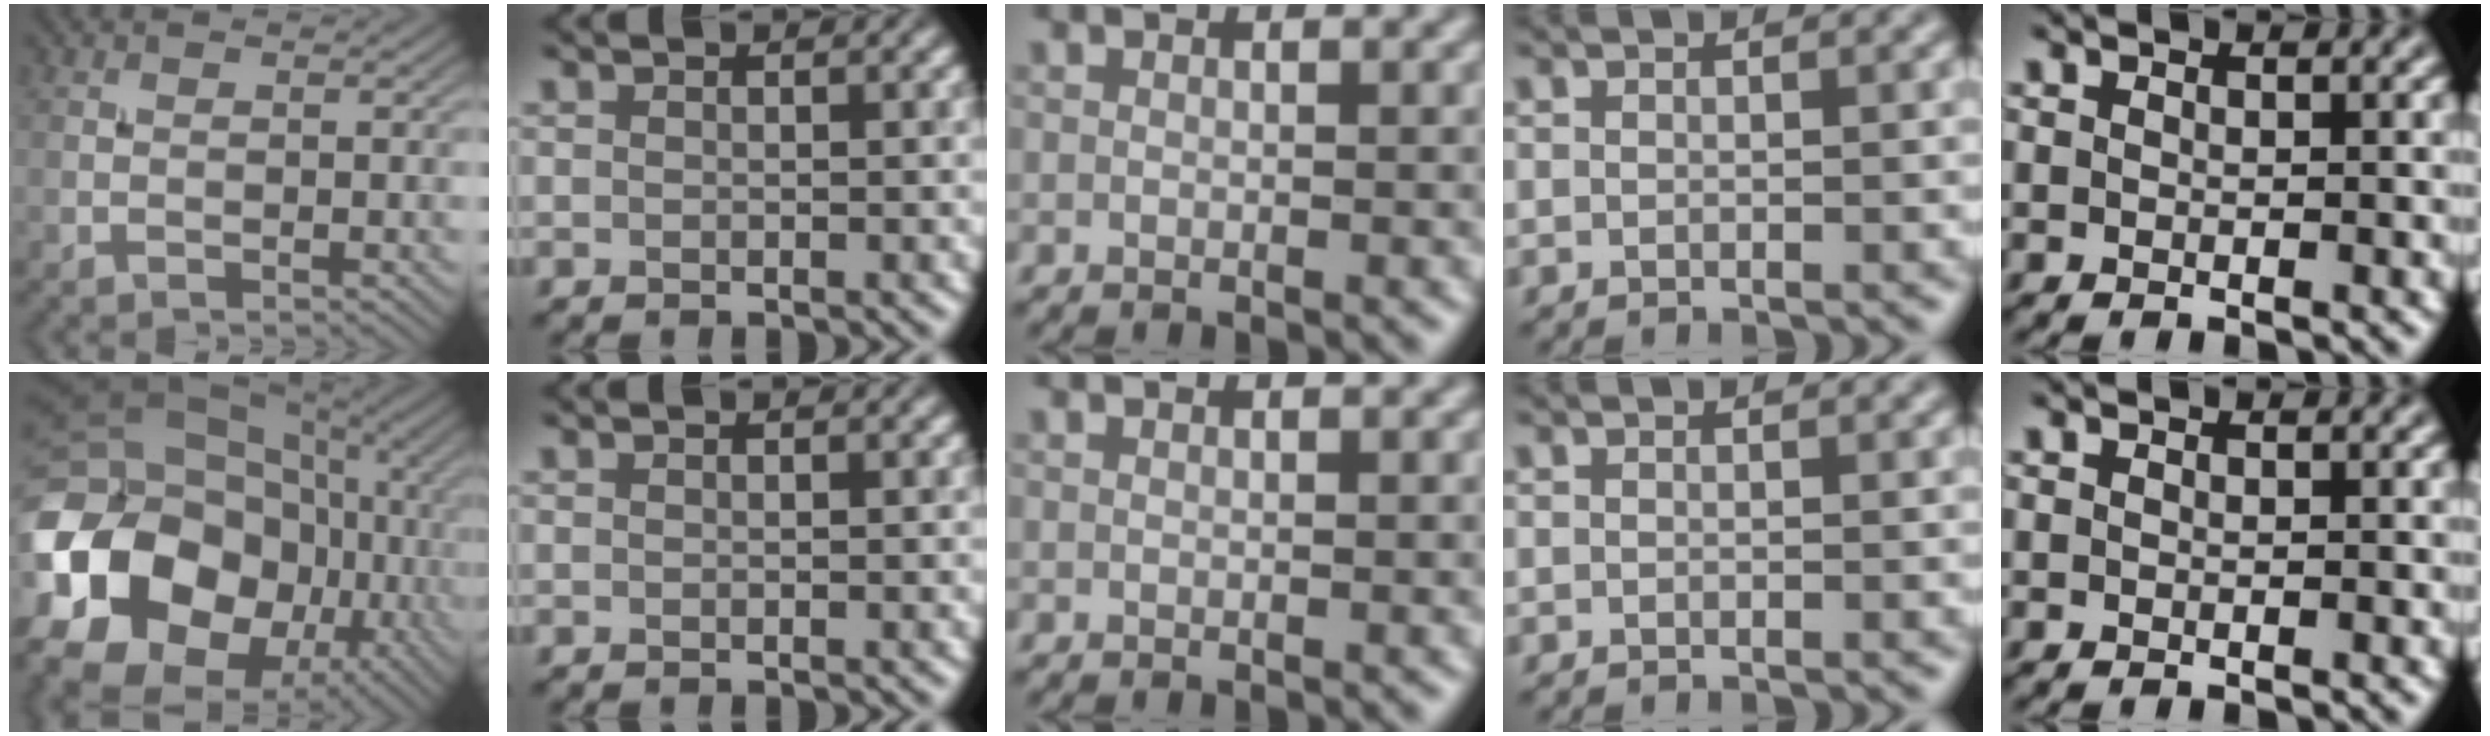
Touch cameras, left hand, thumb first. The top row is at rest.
{"thumb": {"total": 22.6, "force": [-6.5, 17.2, 13.2], "torque": [-0.281, -0.021, -0.119]}}